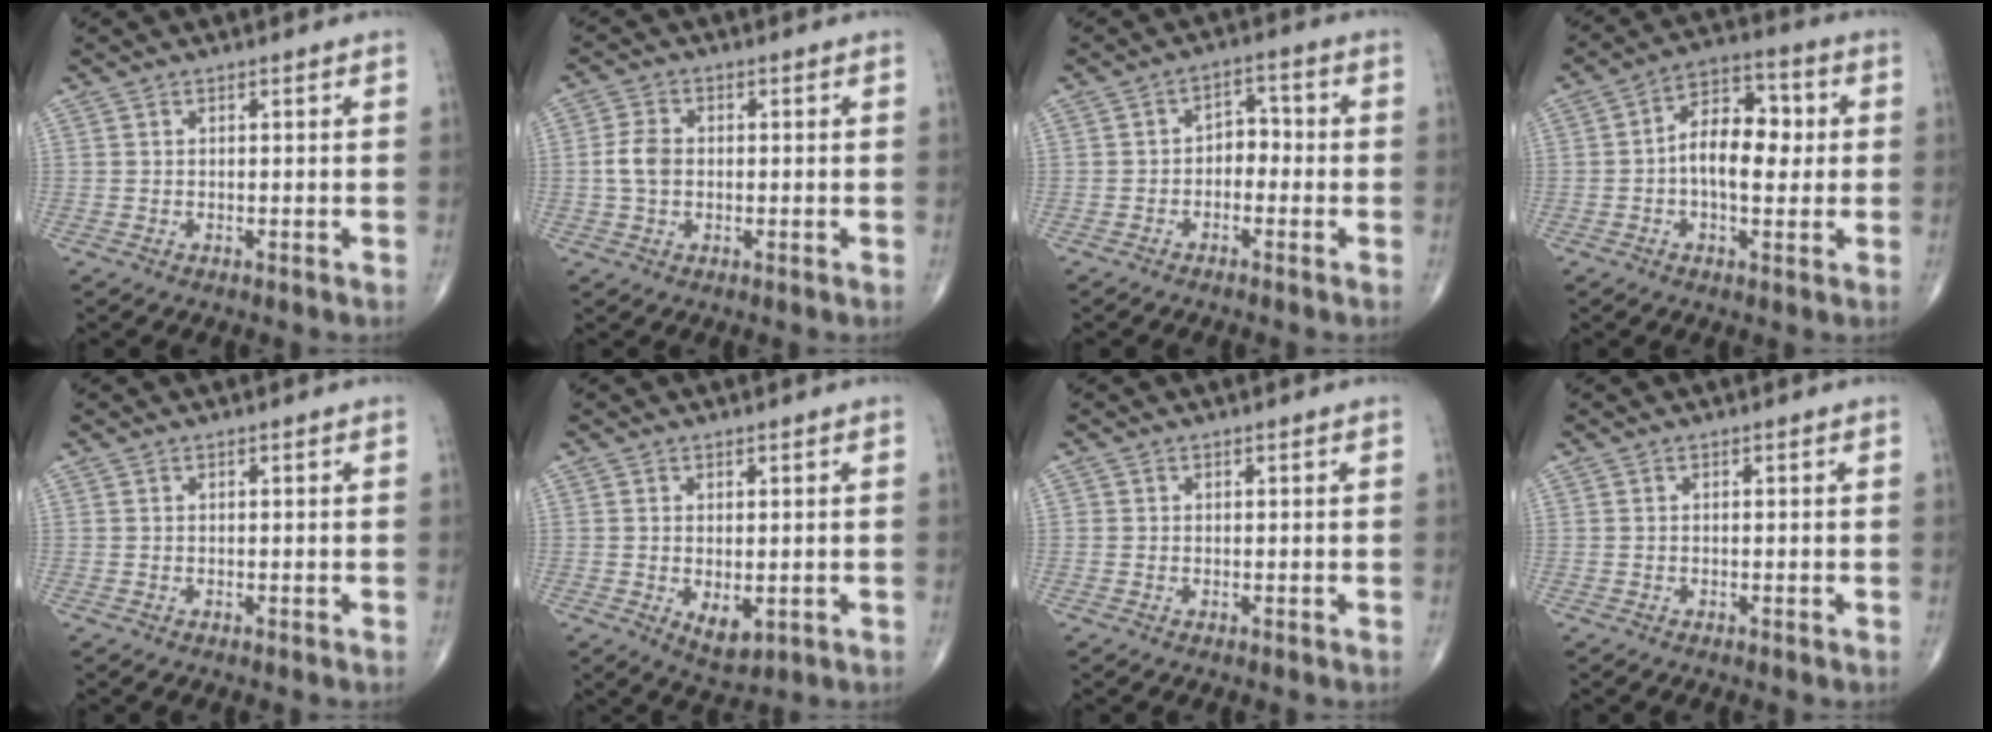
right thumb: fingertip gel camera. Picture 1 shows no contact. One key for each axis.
{"total": 4.5, "fx": -0.2, "fy": 3.2, "fz": 3.1, "tx": -0.065, "ty": 0.009, "tz": -0.008}
{"total": 4.1, "fx": -1.3, "fy": 2.9, "fz": 2.6, "tx": -0.018, "ty": 0.026, "tz": -0.033}
{"total": 11.2, "fx": 0.0, "fy": 6.4, "fz": 9.2, "tx": -0.126, "ty": 0.026, "tz": -0.007}
{"total": 0.0}
{"total": 4.7, "fx": -0.9, "fy": 2.5, "fz": 3.9, "tx": -0.053, "ty": -0.012, "tz": -0.003}
{"total": 0.0}
{"total": 0.0}